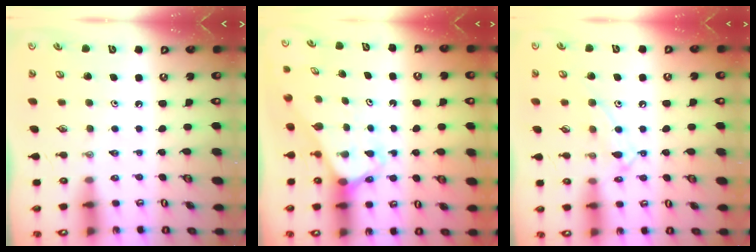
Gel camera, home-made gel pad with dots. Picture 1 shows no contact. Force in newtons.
{"total": 2.7, "press": 2.7, "slide": 0.2}
{"total": 10.8, "press": 10.8, "slide": 0.8}